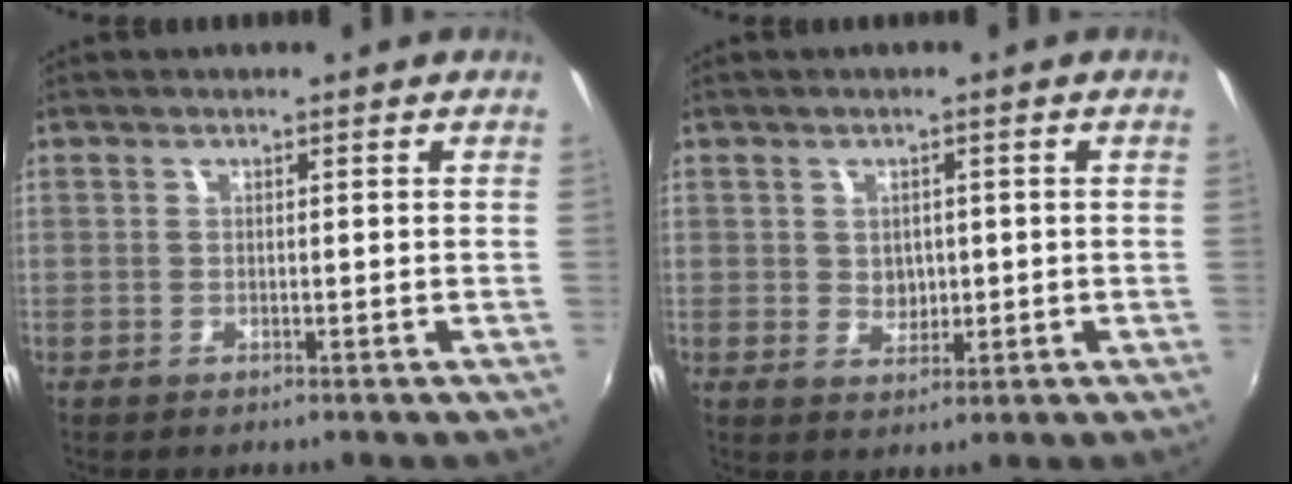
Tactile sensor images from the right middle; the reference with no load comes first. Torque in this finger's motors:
{"motor_torque": [0.39, -0.36, 0.01, 0.00]}